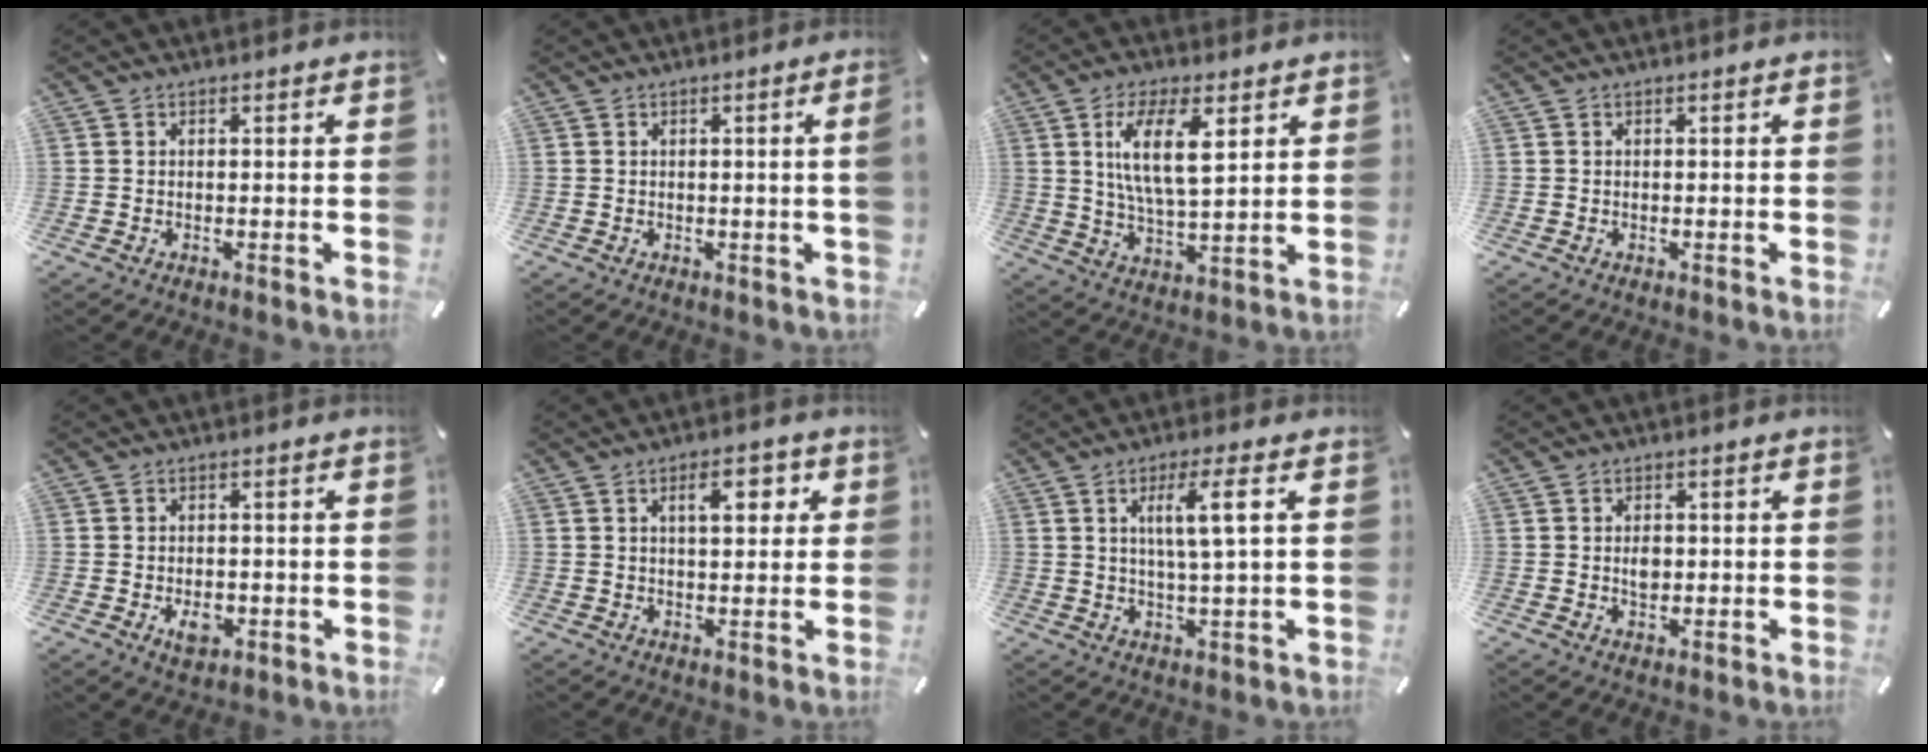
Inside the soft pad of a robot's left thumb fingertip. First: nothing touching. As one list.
[{"total": 2.9, "force": [0.3, -0.3, 2.9], "torque": [-0.049, -0.008, 0.004]}, {"total": 12.0, "force": [4.8, 4.4, 10.1], "torque": [-0.187, -0.005, 0.080]}, {"total": 0.0}, {"total": 4.5, "force": [-1.2, 3.0, 3.1], "torque": [-0.056, 0.000, -0.022]}, {"total": 7.1, "force": [2.7, 3.0, 5.8], "torque": [-0.083, -0.006, 0.037]}, {"total": 7.9, "force": [2.2, 0.3, 7.6], "torque": [-0.151, 0.003, 0.030]}, {"total": 2.7, "force": [0.2, 1.9, 1.9], "torque": [-0.024, -0.003, 0.000]}]